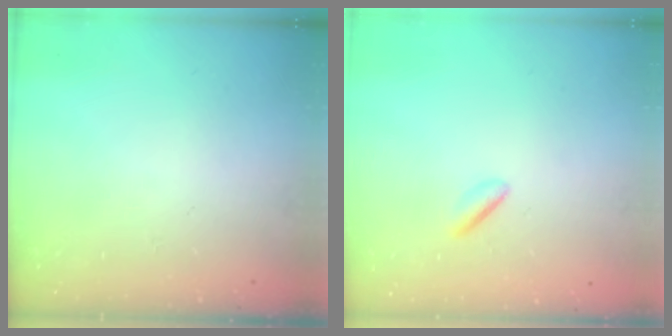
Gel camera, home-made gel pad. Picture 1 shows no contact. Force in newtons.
{"total": 0.9, "press": 0.6, "slide": 0.7}